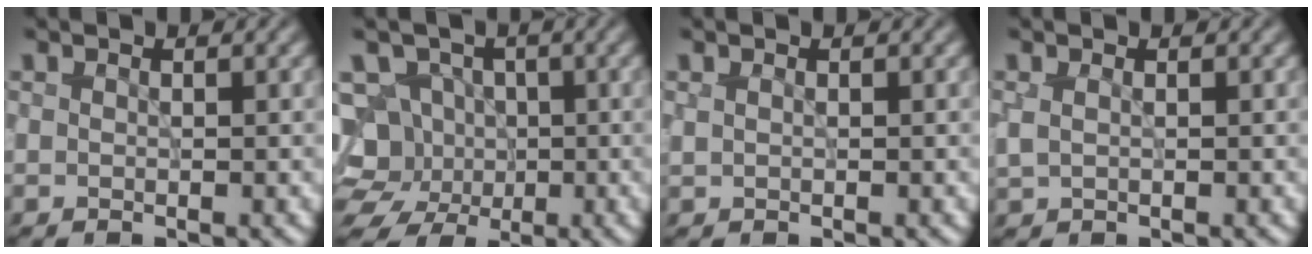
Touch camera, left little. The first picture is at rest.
{"total": 8.4, "force": [-0.8, 7.5, 3.8], "torque": [-0.055, 0.022, -0.050]}
{"total": 0.0}
{"total": 0.9, "force": [0.3, 0.4, 0.7], "torque": [-0.018, -0.001, 0.007]}